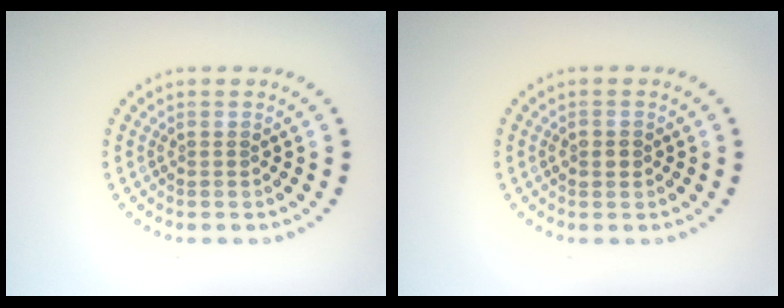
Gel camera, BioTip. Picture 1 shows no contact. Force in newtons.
{"total": 1.6, "press": 1.6, "slide": 0.1}